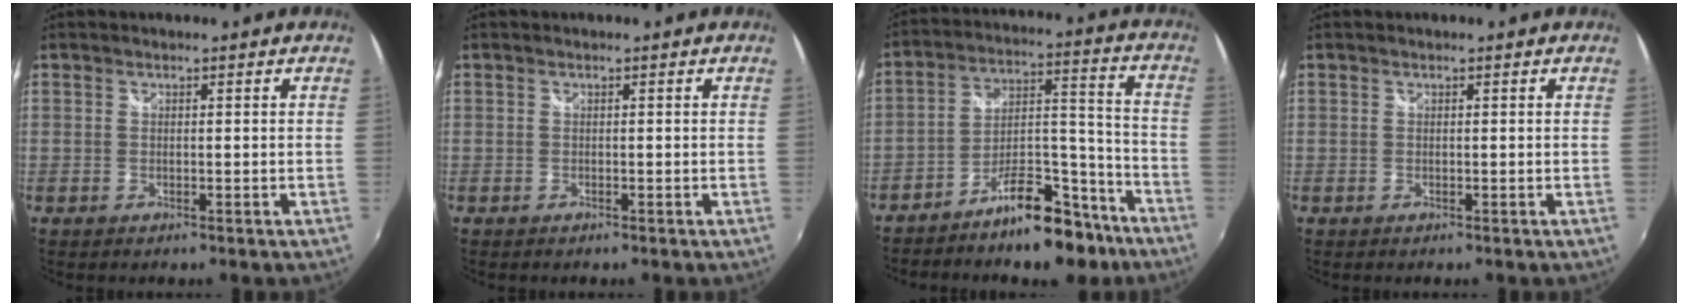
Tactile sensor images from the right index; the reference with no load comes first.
{"total": 0.0}
{"total": 13.8, "force": [-10.4, 4.9, 7.7], "torque": [-0.117, 0.050, -0.157]}
{"total": 0.0}